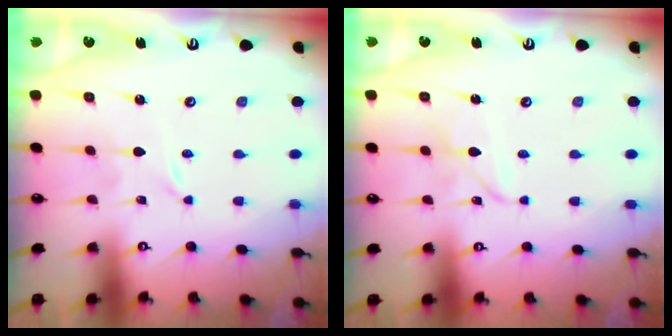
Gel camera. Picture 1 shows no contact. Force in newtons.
{"total": 2.8, "press": 2.8, "slide": 0.2}